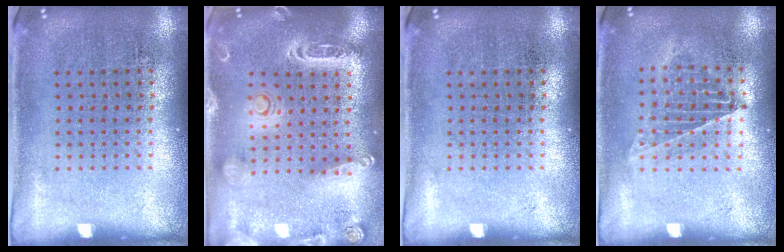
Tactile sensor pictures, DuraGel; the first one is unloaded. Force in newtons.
{"total": 2.3, "press": 2.1, "slide": 0.9}
{"total": 0.0}
{"total": 1.1, "press": 1.0, "slide": 0.2}